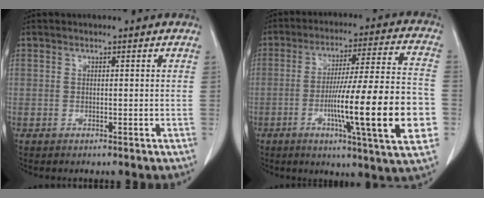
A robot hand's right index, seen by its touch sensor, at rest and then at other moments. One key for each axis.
{"total": 20.9, "fx": -5.1, "fy": 0.6, "fz": 20.2, "tx": -0.277, "ty": -0.004, "tz": -0.075}